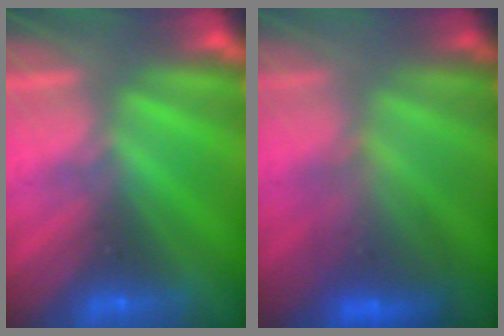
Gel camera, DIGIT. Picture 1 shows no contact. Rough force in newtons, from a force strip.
{"total": 3.4}